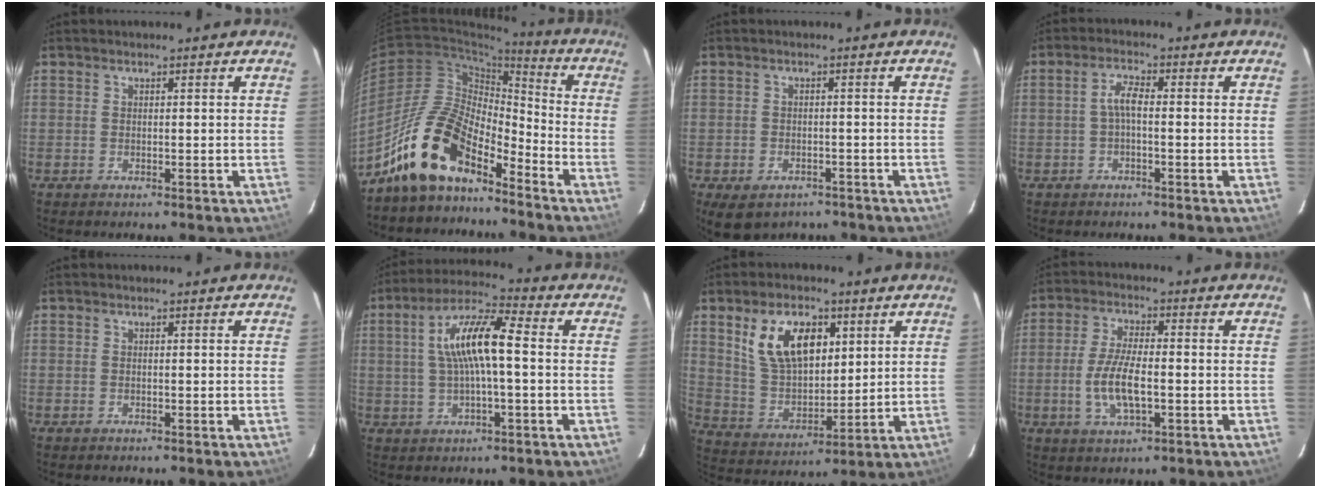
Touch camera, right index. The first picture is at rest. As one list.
[{"total": 14.7, "force": [-11.6, 5.2, 7.2], "torque": [-0.136, 0.013, -0.227]}, {"total": 7.9, "force": [-5.3, 4.6, 3.6], "torque": [-0.072, -0.010, -0.067]}, {"total": 3.0, "force": [-0.6, 0.8, 2.8], "torque": [-0.059, 0.010, -0.012]}, {"total": 0.0}, {"total": 11.1, "force": [0.9, 2.5, 10.8], "torque": [-0.199, 0.020, 0.015]}, {"total": 13.7, "force": [5.7, 7.7, 9.8], "torque": [-0.181, 0.015, 0.119]}, {"total": 8.5, "force": [-1.8, 3.0, 7.8], "torque": [-0.158, -0.005, -0.034]}]